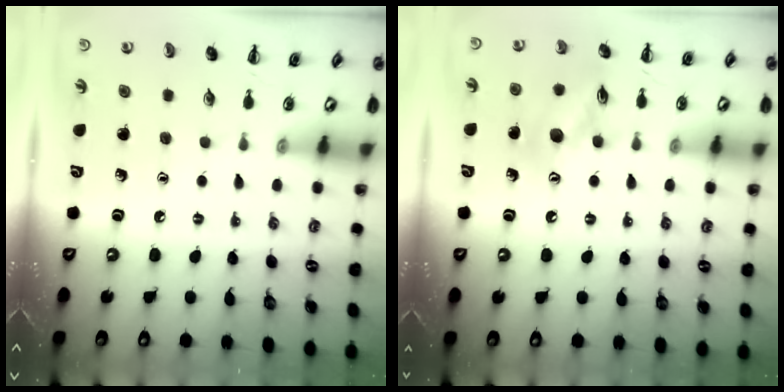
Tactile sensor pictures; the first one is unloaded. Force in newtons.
{"total": 11.7, "press": 11.6, "slide": 1.0}